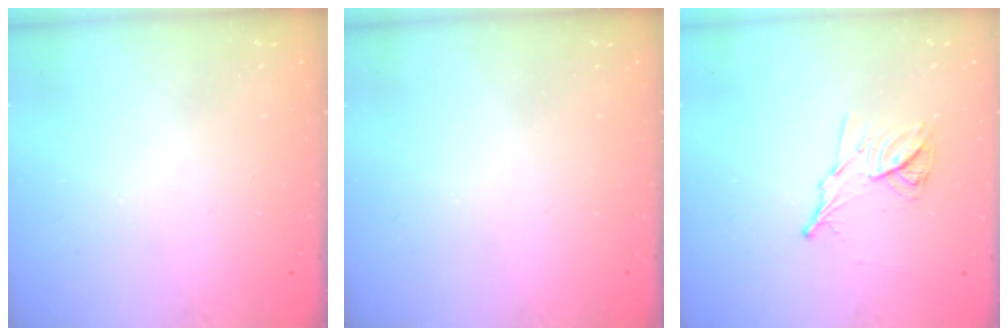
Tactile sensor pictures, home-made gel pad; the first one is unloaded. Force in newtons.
{"total": 0.0}
{"total": 10.0, "press": 10.0, "slide": 0.1}